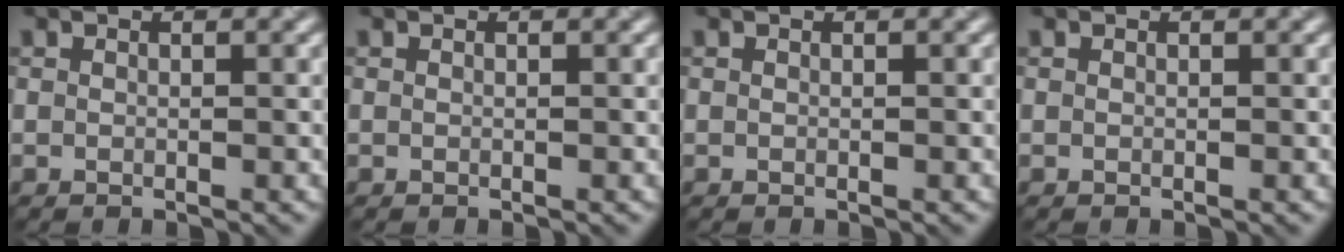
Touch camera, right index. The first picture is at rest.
{"total": 0.0}
{"total": 0.0}
{"total": 0.0}